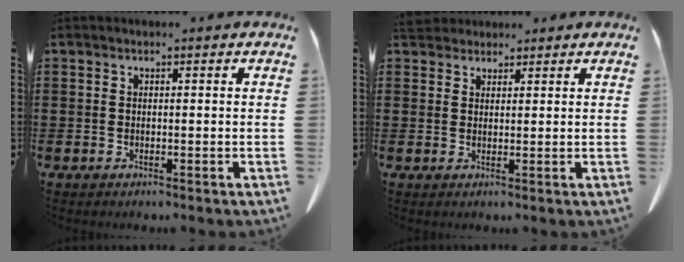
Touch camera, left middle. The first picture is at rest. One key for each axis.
{"total": 2.7, "fx": 2.5, "fy": 1.0, "fz": 0.4, "tx": -0.017, "ty": 0.002, "tz": 0.048}